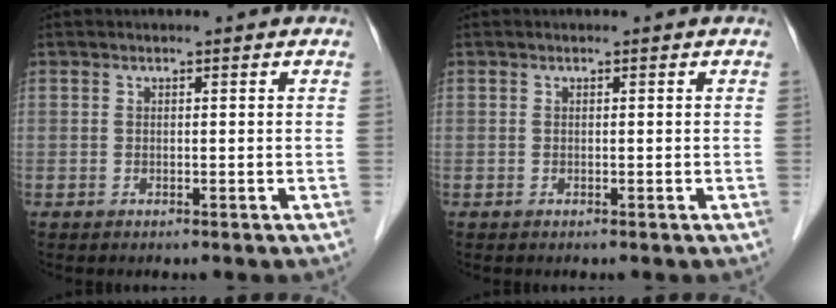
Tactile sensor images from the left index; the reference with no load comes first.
{"total": 0.0}